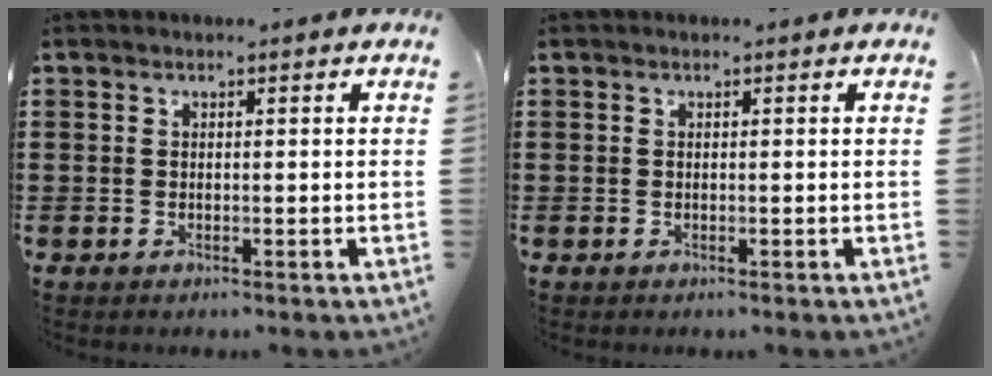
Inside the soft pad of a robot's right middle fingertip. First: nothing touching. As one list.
[{"total": 0.0}]